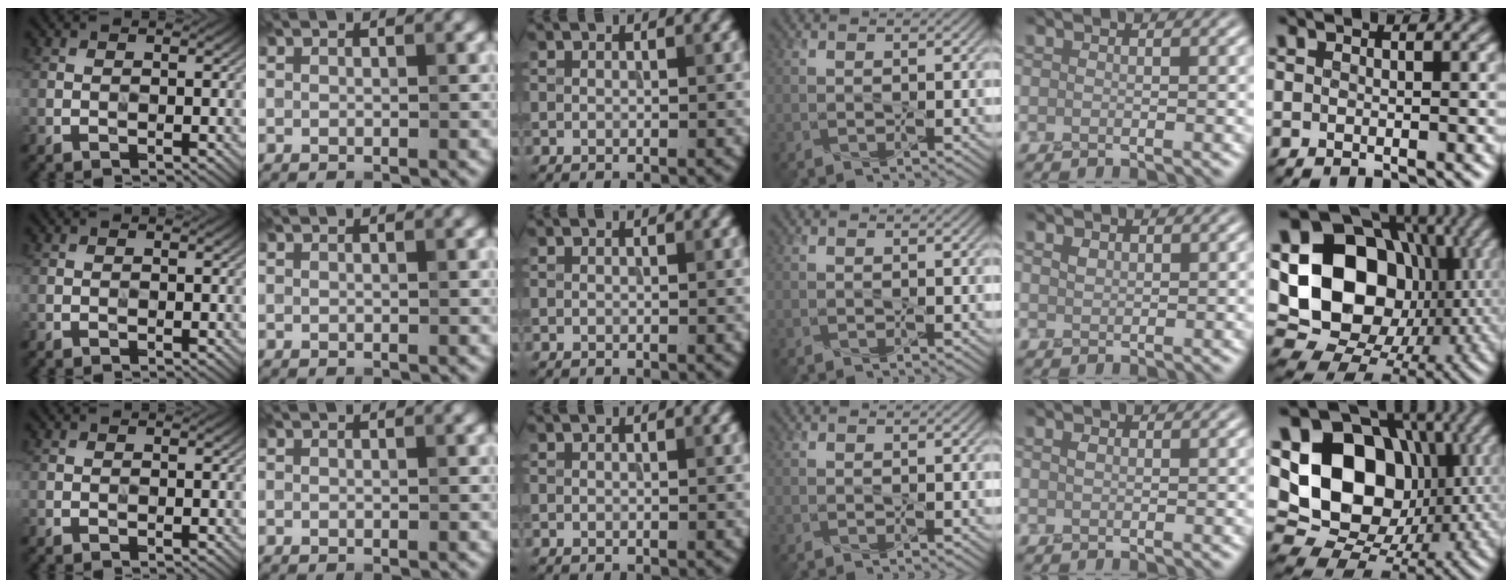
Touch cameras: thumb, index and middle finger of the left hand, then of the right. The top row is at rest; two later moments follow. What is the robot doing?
{"motion": "press", "object": "button"}